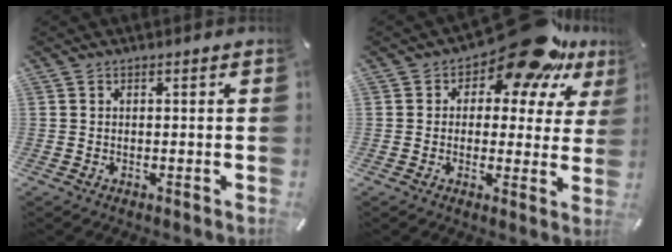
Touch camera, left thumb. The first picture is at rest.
{"total": 15.5, "force": [10.9, 6.8, 8.8], "torque": [-0.120, -0.075, 0.182]}